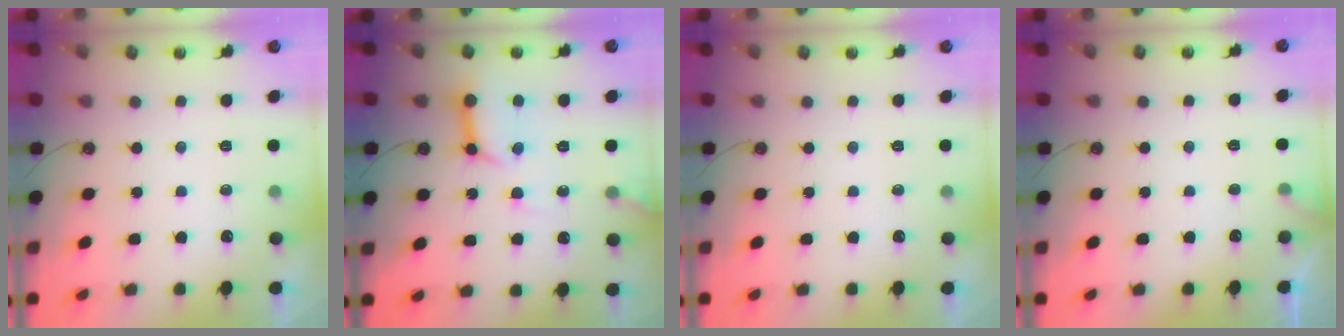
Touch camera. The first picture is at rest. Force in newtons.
{"total": 12.2, "press": 12.1, "slide": 1.4}
{"total": 0.0}
{"total": 4.0, "press": 3.9, "slide": 0.3}